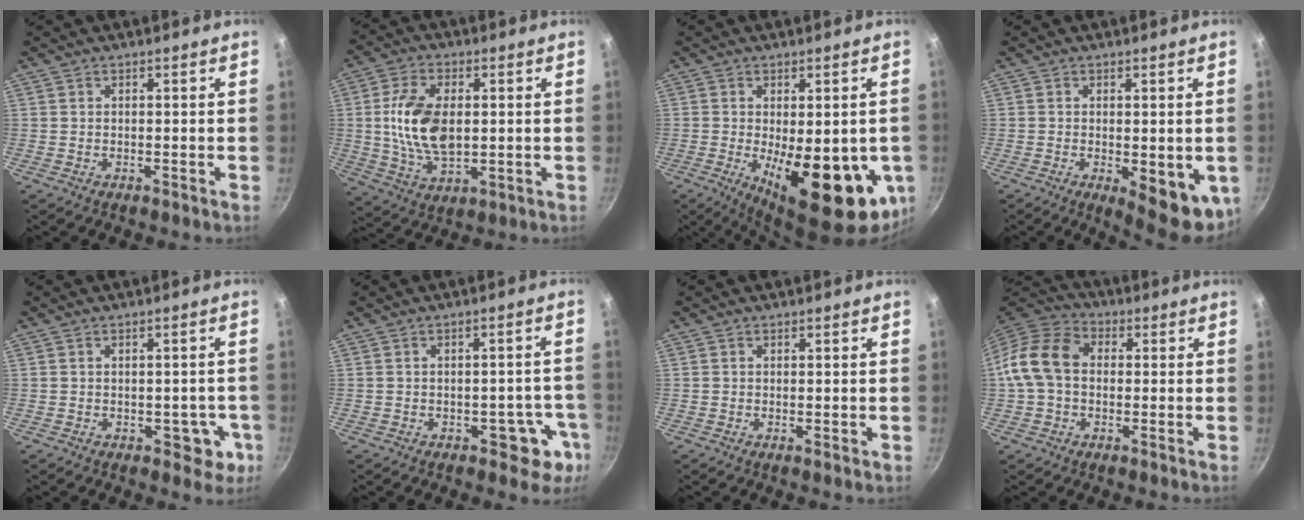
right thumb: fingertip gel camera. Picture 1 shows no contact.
{"total": 13.3, "force": [1.0, 7.7, 10.8], "torque": [-0.194, 0.000, 0.020]}
{"total": 19.7, "force": [-3.8, 7.9, 17.6], "torque": [-0.212, -0.026, -0.037]}
{"total": 10.6, "force": [-2.3, 4.1, 9.5], "torque": [-0.096, -0.011, -0.021]}
{"total": 5.0, "force": [-1.6, 3.4, 3.4], "torque": [-0.010, 0.018, -0.011]}
{"total": 6.7, "force": [-2.9, 4.2, 4.3], "torque": [-0.002, 0.034, -0.024]}
{"total": 0.5, "force": [-0.1, 0.1, 0.5], "torque": [-0.007, -0.001, -0.002]}
{"total": 11.9, "force": [0.3, 8.8, 8.0], "torque": [-0.127, 0.030, -0.014]}